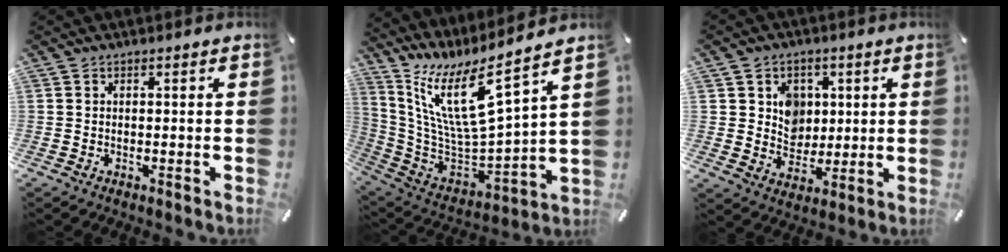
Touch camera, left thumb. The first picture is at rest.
{"total": 16.3, "force": [9.4, 4.7, 12.5], "torque": [-0.260, -0.074, 0.149]}
{"total": 7.2, "force": [2.1, 6.7, 1.5], "torque": [-0.016, -0.012, 0.036]}